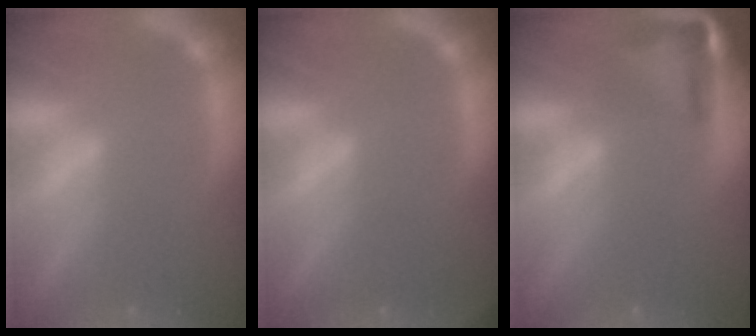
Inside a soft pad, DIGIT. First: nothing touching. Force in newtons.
{"total": 1.4}
{"total": 6.4}